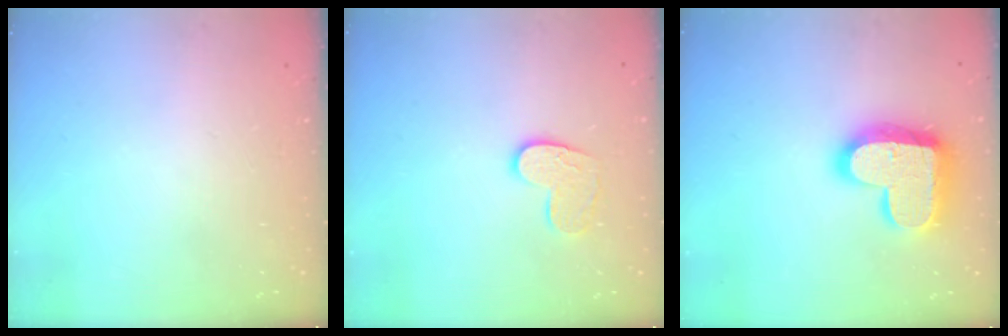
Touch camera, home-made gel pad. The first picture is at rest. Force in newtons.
{"total": 9.5, "press": 9.5, "slide": 0.6}
{"total": 19.9, "press": 19.9, "slide": 1.3}